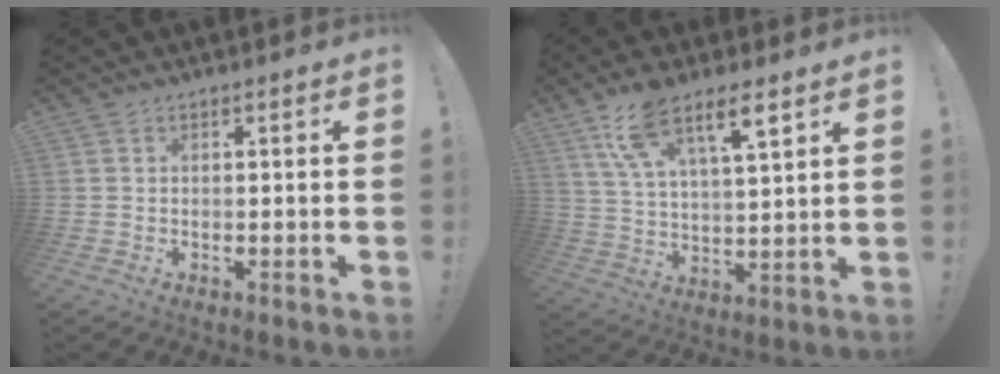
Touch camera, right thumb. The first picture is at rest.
{"total": 13.1, "force": [8.5, 4.0, 9.0], "torque": [-0.161, -0.034, 0.150]}